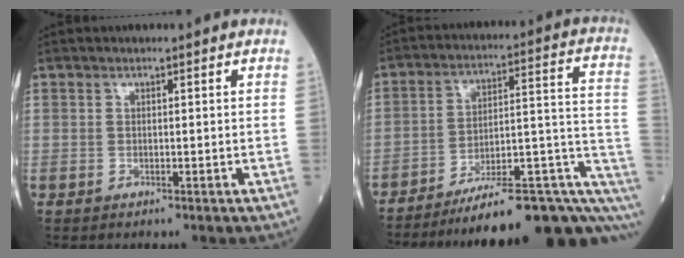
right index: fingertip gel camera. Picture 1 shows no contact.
{"total": 22.8, "force": [-16.1, 2.9, 15.9], "torque": [-0.149, 0.031, -0.235]}